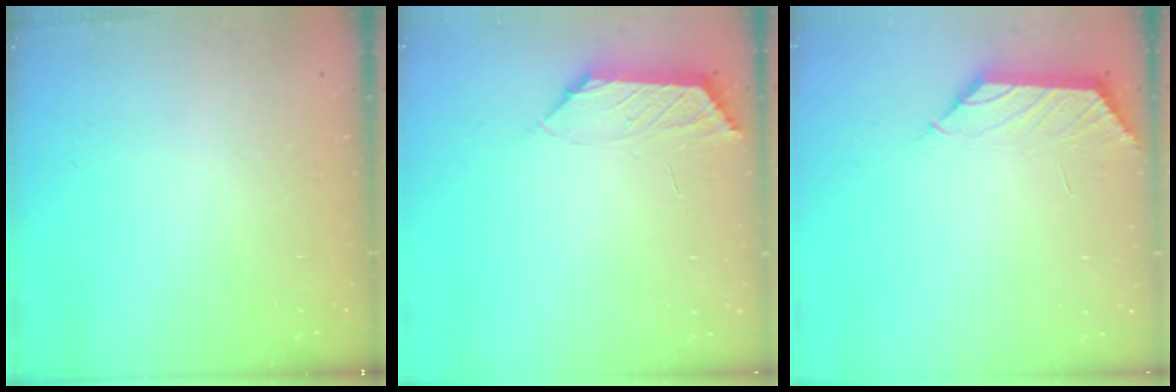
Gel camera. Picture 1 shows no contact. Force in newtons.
{"total": 1.0, "press": 0.9, "slide": 0.5}
{"total": 1.2, "press": 1.1, "slide": 0.6}